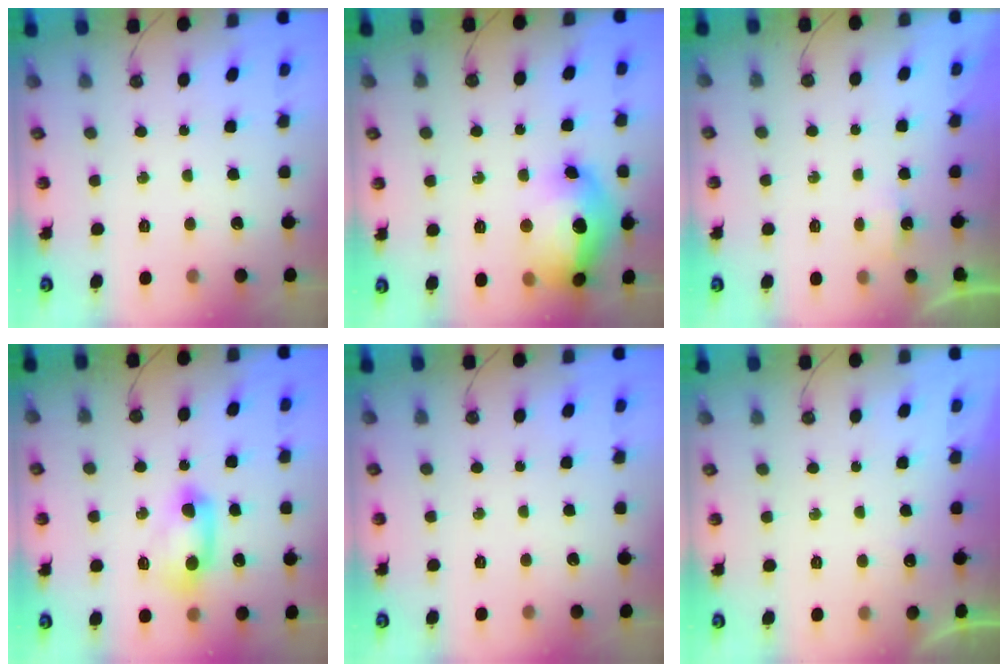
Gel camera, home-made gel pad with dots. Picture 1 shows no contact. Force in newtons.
{"total": 20.7, "press": 20.6, "slide": 1.4}
{"total": 5.2, "press": 1.8, "slide": 4.9}
{"total": 10.9, "press": 10.4, "slide": 3.4}
{"total": 0.0}
{"total": 6.5, "press": 1.5, "slide": 6.3}